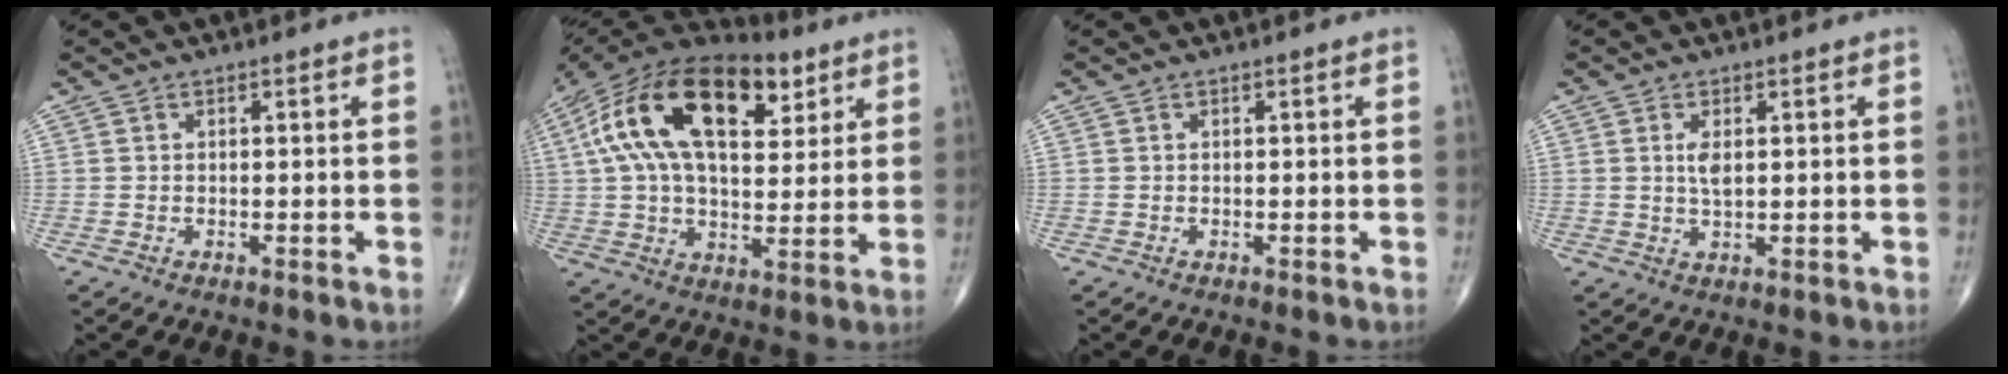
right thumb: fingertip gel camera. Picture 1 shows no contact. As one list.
[{"total": 25.1, "force": [9.2, 13.1, 19.3], "torque": [-0.347, 0.016, 0.151]}, {"total": 0.0}, {"total": 3.0, "force": [0.7, 1.2, 2.6], "torque": [-0.048, -0.006, 0.014]}]